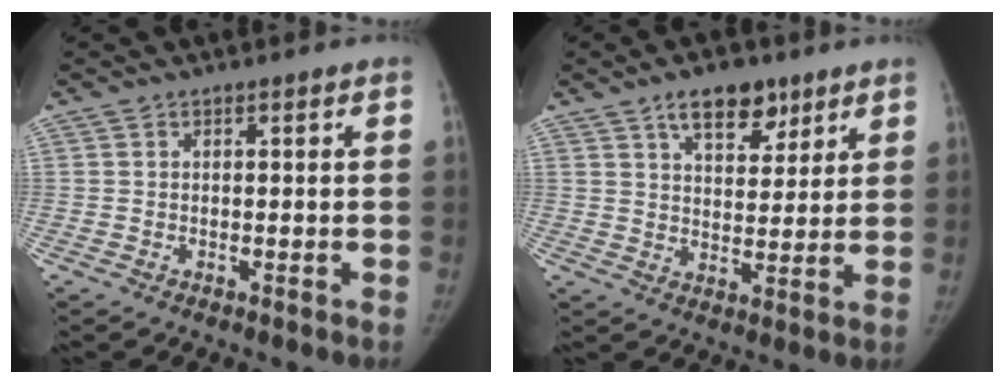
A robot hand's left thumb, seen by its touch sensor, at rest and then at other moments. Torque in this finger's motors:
{"motor_torque": [0.33, 0.02, 0.69, -0.57, 0.21]}